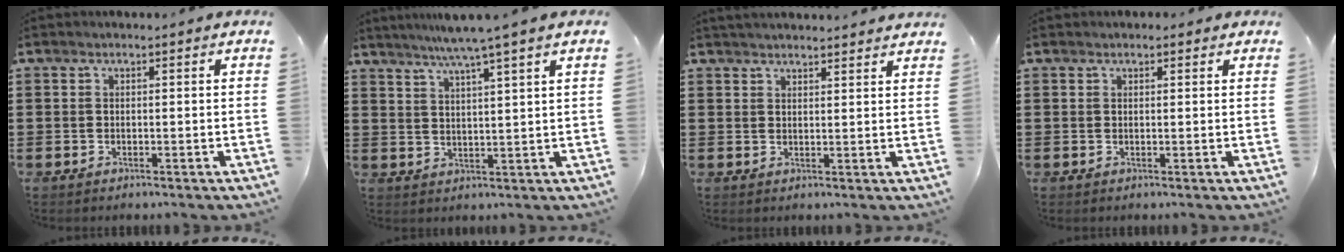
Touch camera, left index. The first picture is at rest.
{"total": 5.3, "force": [4.2, -1.3, 2.9], "torque": [-0.067, -0.017, 0.071]}
{"total": 2.2, "force": [2.2, 0.0, 0.0], "torque": [-0.006, -0.002, 0.042]}
{"total": 0.7, "force": [0.6, 0.3, 0.3], "torque": [-0.008, 0.004, 0.010]}